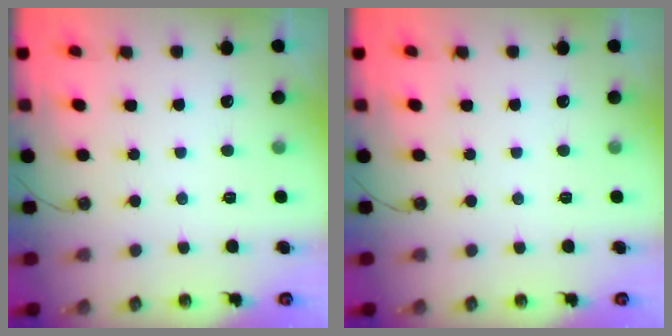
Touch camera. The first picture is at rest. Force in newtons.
{"total": 0.0}